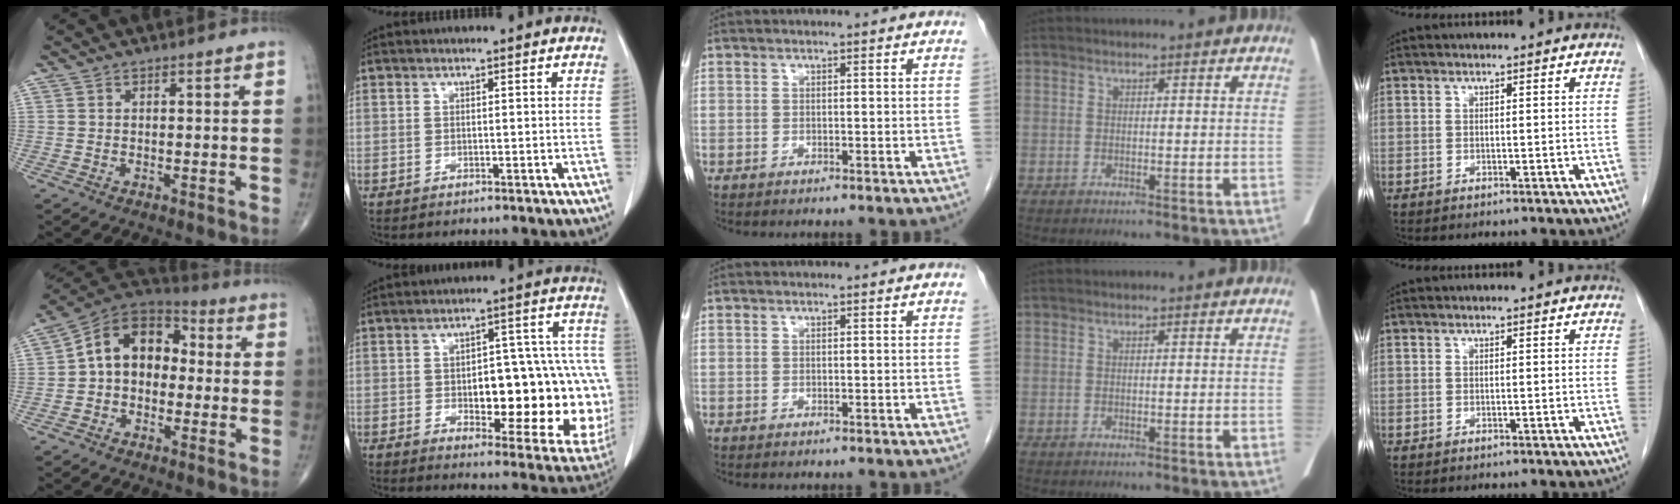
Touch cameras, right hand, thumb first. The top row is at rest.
{"thumb": {"total": 12.8, "force": [0.1, 9.4, 8.7], "torque": [-0.107, 0.043, -0.016]}, "index": {"total": 23.5, "force": [-2.5, 8.4, 21.8], "torque": [-0.197, 0.039, -0.003]}}